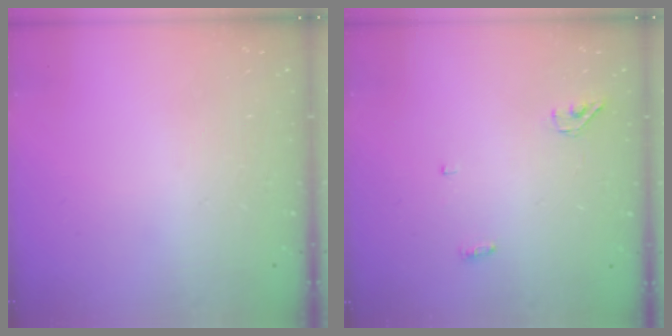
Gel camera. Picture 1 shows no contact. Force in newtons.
{"total": 3.6, "press": 3.5, "slide": 0.9}